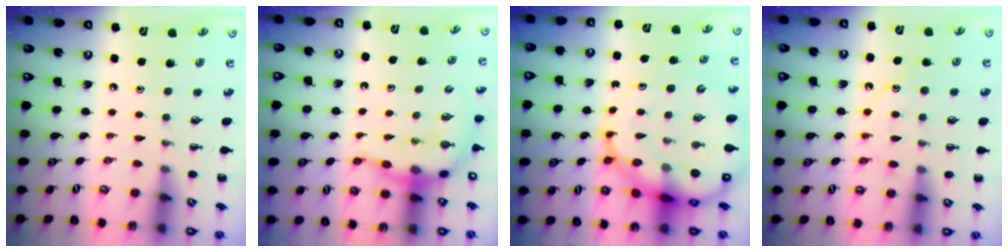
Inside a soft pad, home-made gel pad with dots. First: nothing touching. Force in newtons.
{"total": 7.3, "press": 7.2, "slide": 0.8}
{"total": 20.8, "press": 20.1, "slide": 5.4}
{"total": 12.3, "press": 12.2, "slide": 1.0}